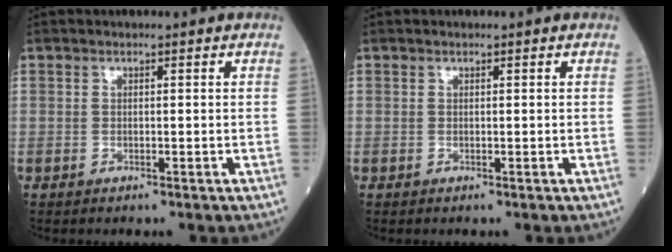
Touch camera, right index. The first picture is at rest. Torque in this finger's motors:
{"motor_torque": [-0.11, -0.02, -0.05, 0.02]}